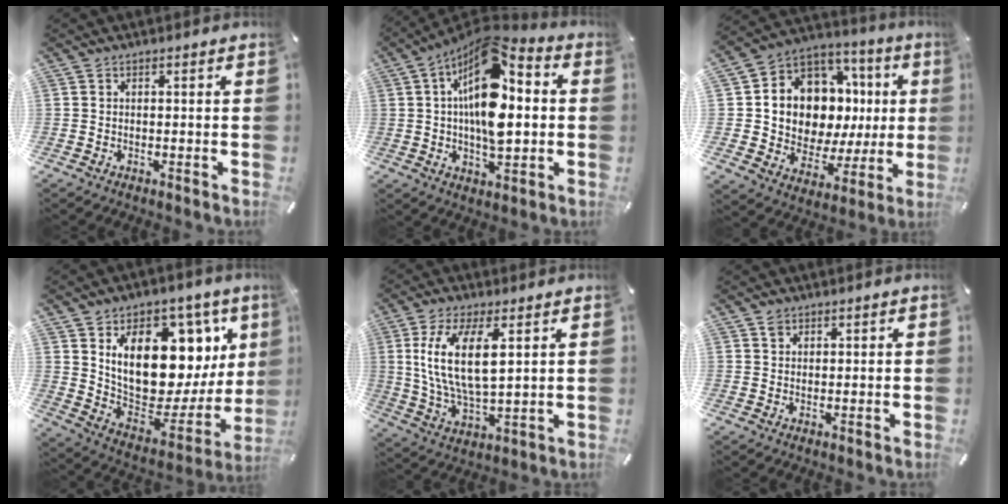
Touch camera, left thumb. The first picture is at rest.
{"total": 17.8, "force": [3.2, 9.1, 14.9], "torque": [-0.265, -0.021, 0.048]}
{"total": 12.3, "force": [3.1, 10.3, 6.0], "torque": [-0.105, -0.049, 0.069]}
{"total": 20.9, "force": [7.4, 13.0, 14.7], "torque": [-0.233, -0.071, 0.135]}
{"total": 13.5, "force": [4.1, 5.8, 11.4], "torque": [-0.247, -0.009, 0.071]}
{"total": 1.7, "force": [1.1, 1.2, 0.3], "torque": [0.002, -0.003, 0.020]}